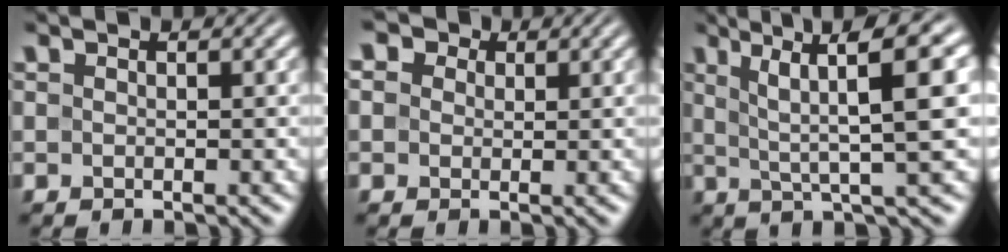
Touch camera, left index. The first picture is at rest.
{"total": 6.3, "force": [3.0, 4.6, 3.1], "torque": [-0.060, 0.030, 0.010]}
{"total": 9.0, "force": [3.1, 1.6, 8.3], "torque": [-0.116, 0.017, 0.052]}